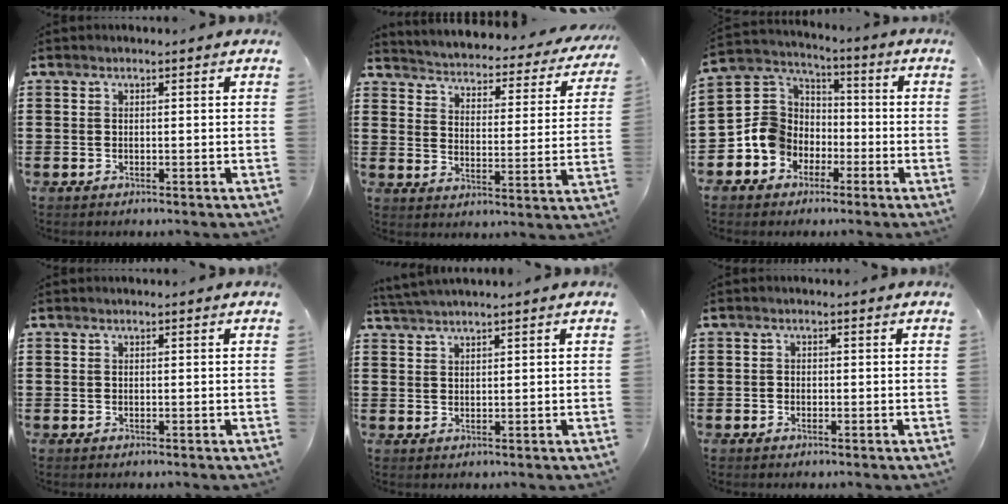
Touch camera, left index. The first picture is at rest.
{"total": 2.6, "force": [2.6, 0.1, 0.2], "torque": [-0.025, -0.030, 0.034]}
{"total": 8.2, "force": [-2.6, 7.5, 1.7], "torque": [-0.092, 0.003, -0.056]}
{"total": 0.0}
{"total": 2.0, "force": [1.9, -0.4, 0.6], "torque": [-0.014, 0.002, 0.037]}
{"total": 0.8, "force": [-0.5, 0.7, 0.2], "torque": [-0.006, 0.001, -0.011]}